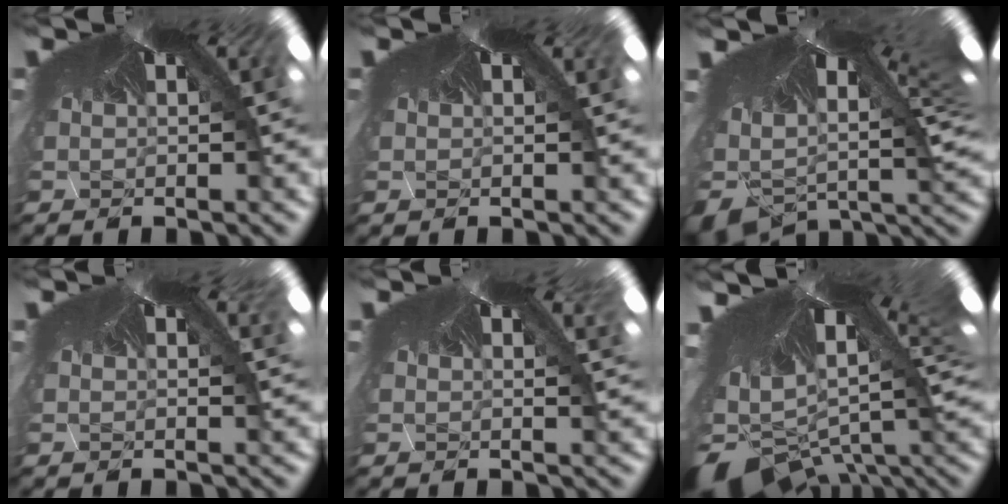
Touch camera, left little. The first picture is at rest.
{"total": 0.0}
{"total": 5.8, "force": [-5.8, 0.3, 0.7], "torque": [-0.034, -0.078, -0.066]}
{"total": 1.0, "force": [0.8, 0.1, -0.5], "torque": [0.001, 0.004, 0.010]}
{"total": 1.3, "force": [1.3, 0.1, -0.3], "torque": [-0.006, 0.006, 0.015]}
{"total": 5.6, "force": [-5.4, 0.9, 1.0], "torque": [-0.028, -0.081, -0.056]}